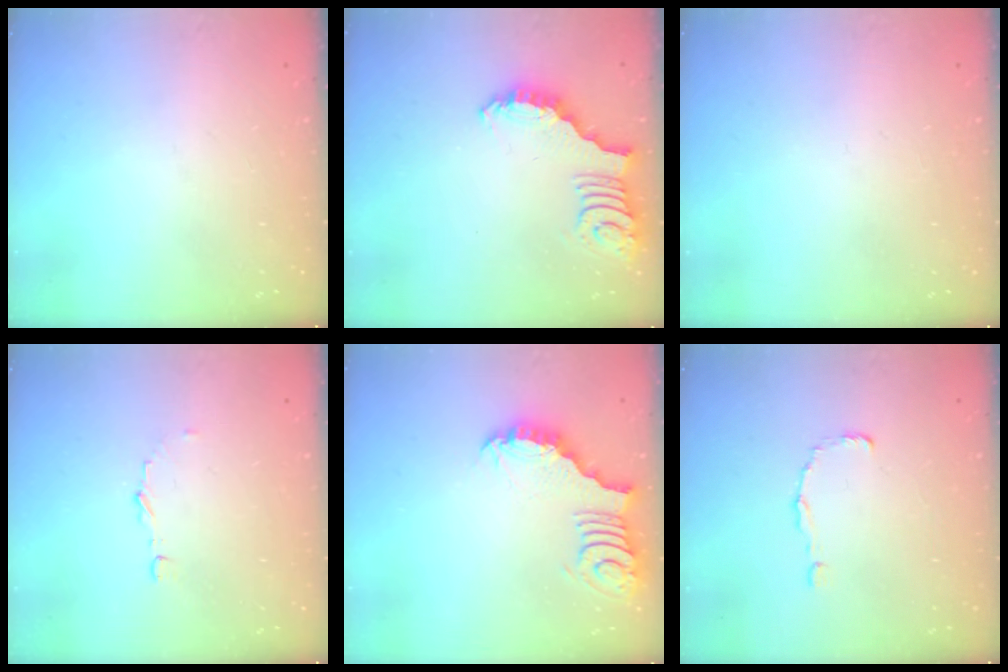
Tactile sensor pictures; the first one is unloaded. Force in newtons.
{"total": 2.7, "press": 2.7, "slide": 0.5}
{"total": 0.0}
{"total": 3.7, "press": 3.7, "slide": 0.3}
{"total": 3.7, "press": 3.7, "slide": 0.8}
{"total": 1.5, "press": 1.5, "slide": 0.1}